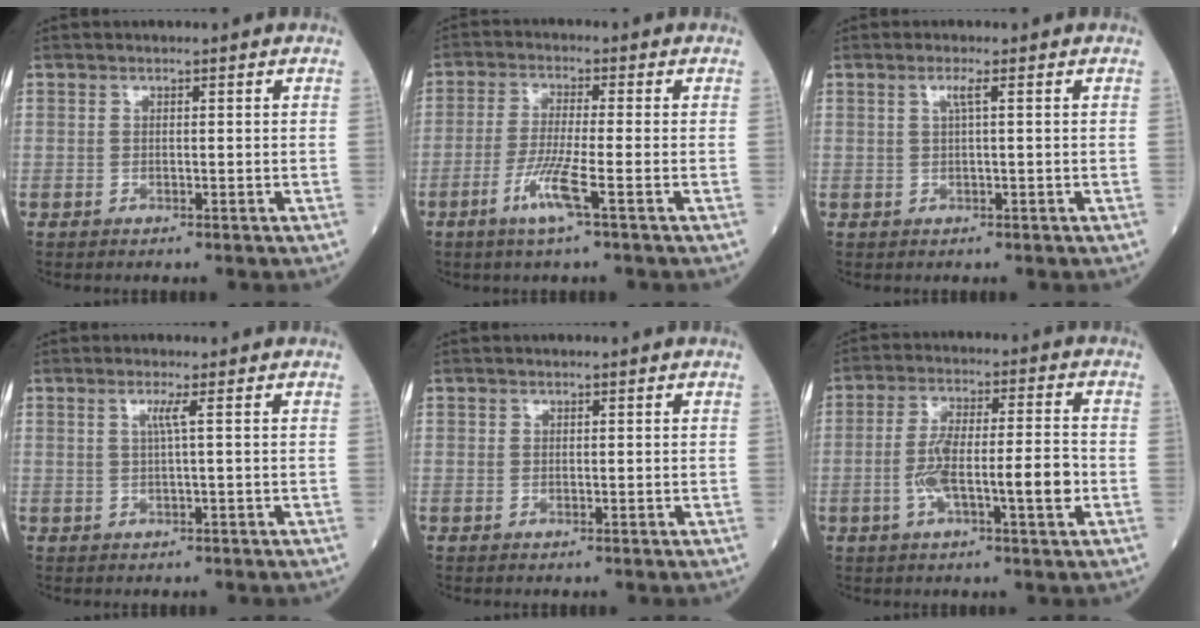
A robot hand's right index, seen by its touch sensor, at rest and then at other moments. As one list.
[{"total": 6.2, "force": [-2.8, -0.5, 5.6], "torque": [-0.115, -0.015, -0.058]}, {"total": 1.5, "force": [0.5, -0.3, 1.4], "torque": [-0.030, 0.001, 0.008]}, {"total": 1.6, "force": [0.4, -0.6, 1.5], "torque": [-0.032, 0.000, 0.007]}, {"total": 0.0}, {"total": 10.3, "force": [-2.5, 1.6, 9.8], "torque": [-0.177, 0.015, -0.044]}]